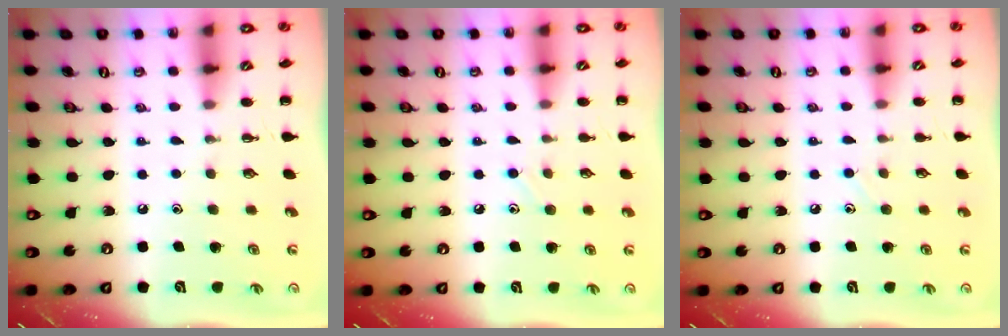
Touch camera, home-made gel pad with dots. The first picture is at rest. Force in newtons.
{"total": 6.2, "press": 5.9, "slide": 2.0}
{"total": 4.0, "press": 3.7, "slide": 1.5}